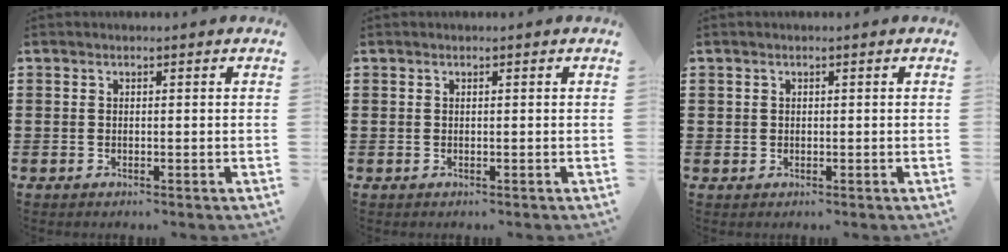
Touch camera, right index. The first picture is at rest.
{"total": 0.0}
{"total": 0.6, "force": [0.3, 0.5, 0.1], "torque": [-0.005, 0.000, 0.007]}